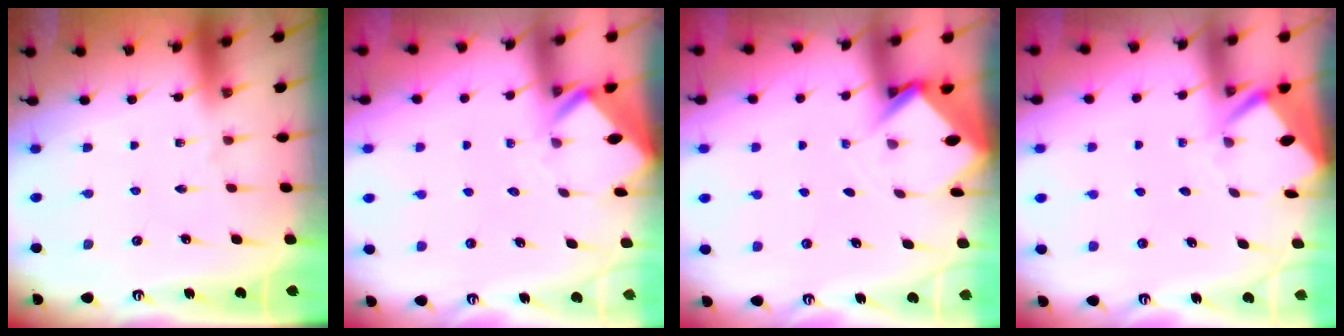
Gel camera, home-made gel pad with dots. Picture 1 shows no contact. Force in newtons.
{"total": 2.5, "press": 2.5, "slide": 0.1}
{"total": 2.9, "press": 2.9, "slide": 0.2}
{"total": 3.9, "press": 3.8, "slide": 0.3}